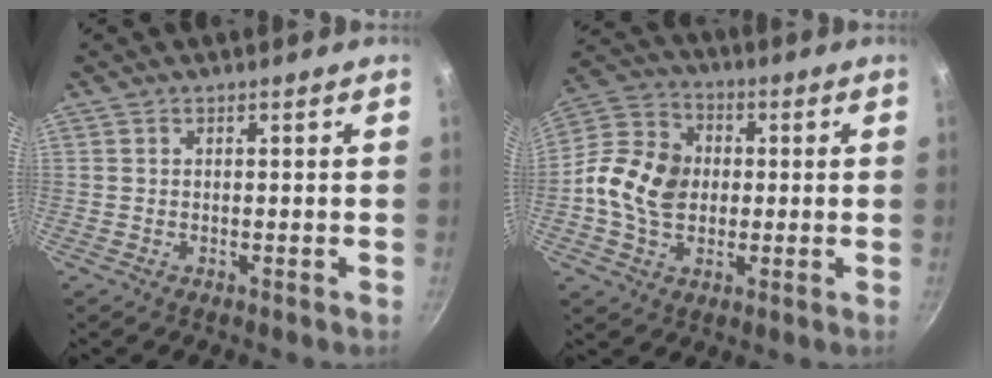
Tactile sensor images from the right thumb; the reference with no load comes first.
{"total": 14.3, "force": [-0.4, 11.1, 9.1], "torque": [-0.148, 0.020, -0.025]}